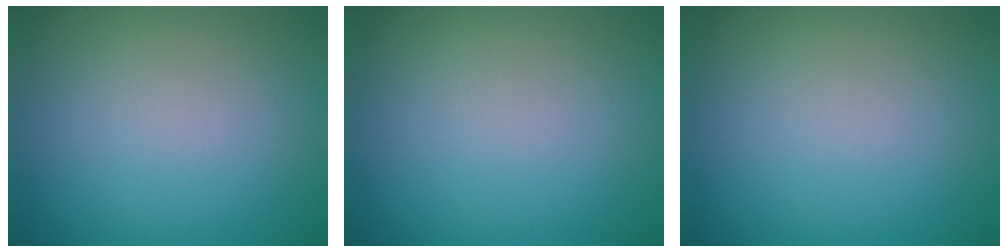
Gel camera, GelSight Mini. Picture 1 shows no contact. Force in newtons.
{"total": 0.0}
{"total": 0.0}